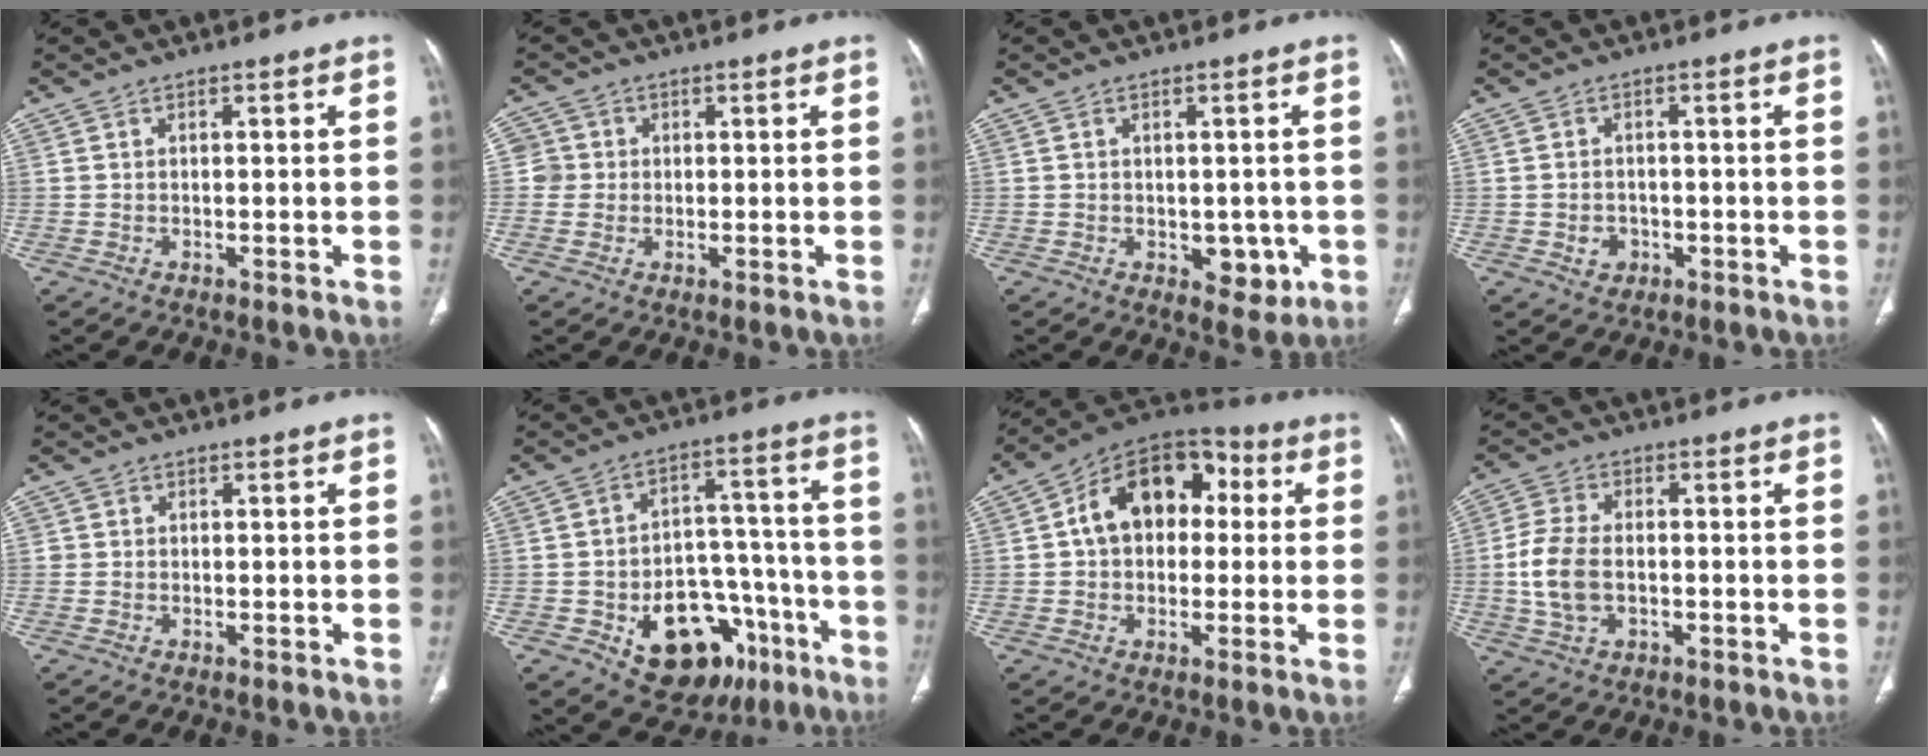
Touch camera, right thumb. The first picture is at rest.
{"total": 3.1, "force": [0.2, 3.1, 0.1], "torque": [0.024, 0.008, -0.001]}
{"total": 5.1, "force": [-1.2, 3.5, 3.5], "torque": [-0.015, -0.002, -0.007]}
{"total": 3.0, "force": [-0.9, 2.6, 1.2], "torque": [-0.012, 0.007, -0.009]}
{"total": 0.8, "force": [0.1, 0.8, 0.0], "torque": [0.006, 0.005, 0.001]}
{"total": 19.6, "force": [-8.7, 12.8, 12.1], "torque": [-0.127, 0.068, -0.112]}
{"total": 16.0, "force": [2.5, 11.1, 11.2], "torque": [-0.136, 0.037, 0.028]}
{"total": 8.6, "force": [-1.0, 5.5, 6.6], "torque": [-0.144, 0.009, -0.021]}